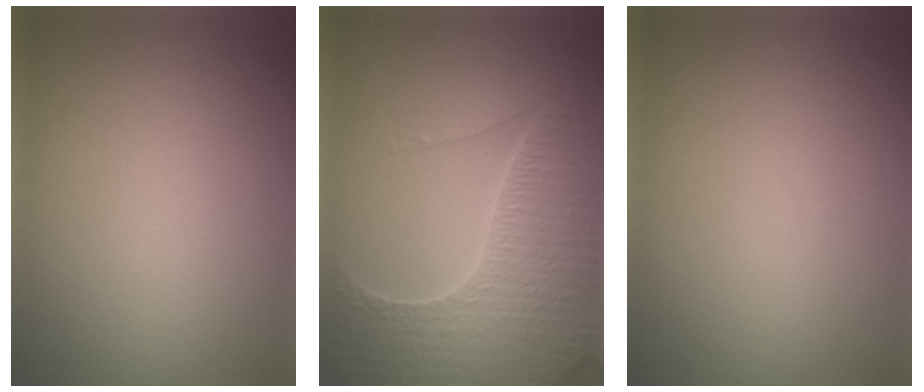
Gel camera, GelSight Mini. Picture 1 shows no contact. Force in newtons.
{"total": 7.5, "press": 5.6, "slide": 5.1}
{"total": 0.0}